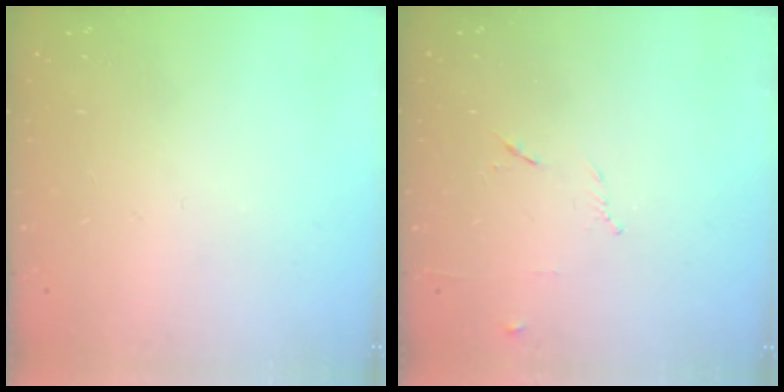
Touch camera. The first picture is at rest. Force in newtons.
{"total": 5.9, "press": 5.8, "slide": 1.1}